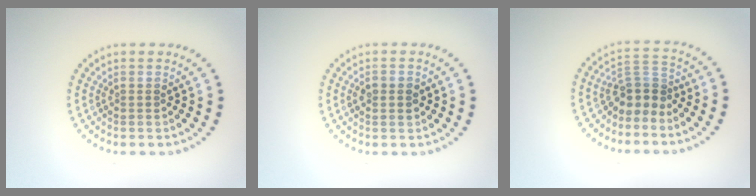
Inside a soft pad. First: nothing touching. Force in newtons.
{"total": 2.0, "press": 2.0, "slide": 0.0}
{"total": 2.9, "press": 2.2, "slide": 1.9}